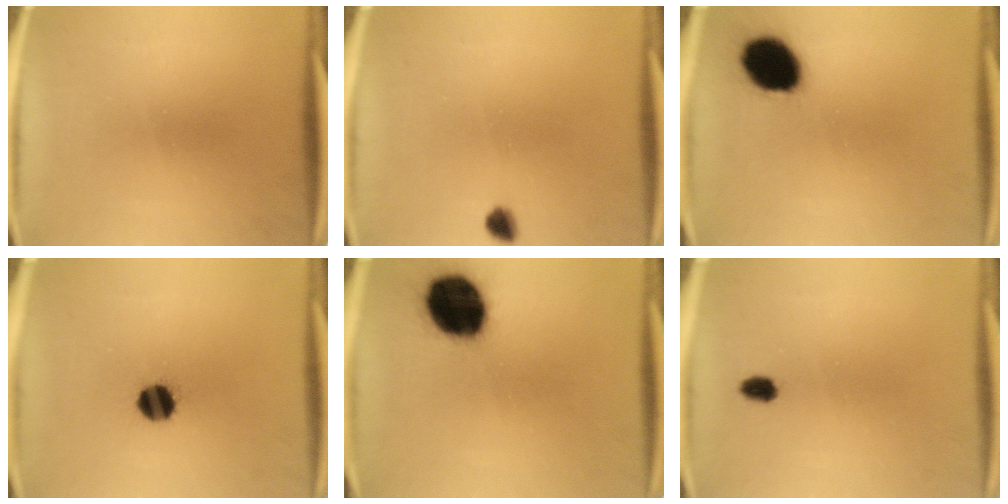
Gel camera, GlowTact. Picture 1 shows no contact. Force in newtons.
{"total": 2.4}
{"total": 14.1}
{"total": 6.9}
{"total": 19.2}
{"total": 2.2}